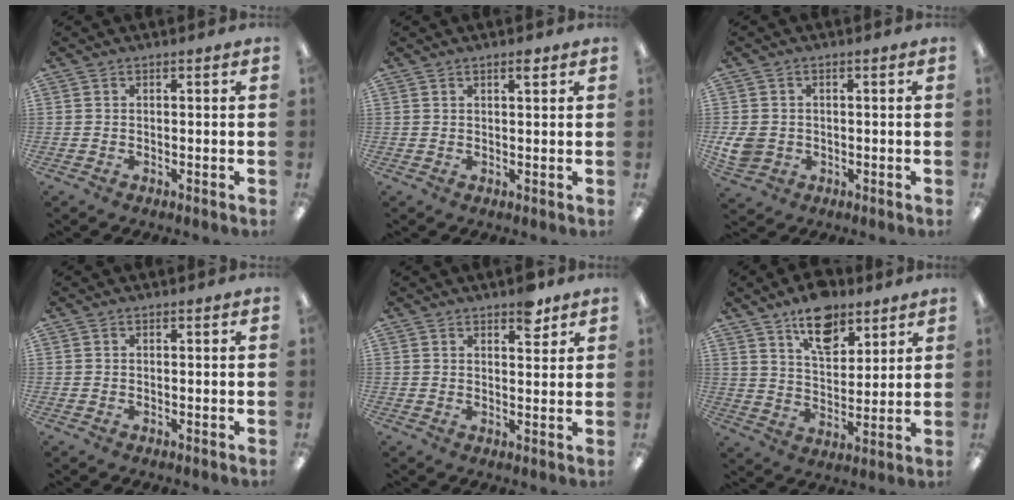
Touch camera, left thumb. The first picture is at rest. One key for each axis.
{"total": 2.0, "fx": 1.5, "fy": 0.4, "fz": 1.3, "tx": -0.020, "ty": -0.001, "tz": 0.023}
{"total": 5.3, "fx": -0.4, "fy": 4.7, "fz": 2.4, "tx": -0.056, "ty": 0.003, "tz": -0.008}
{"total": 0.0}
{"total": 5.2, "fx": 3.7, "fy": 2.2, "fz": 2.8, "tx": -0.024, "ty": -0.018, "tz": 0.060}
{"total": 12.2, "fx": 8.7, "fy": 6.3, "fz": 5.8, "tx": -0.083, "ty": -0.042, "tz": 0.156}